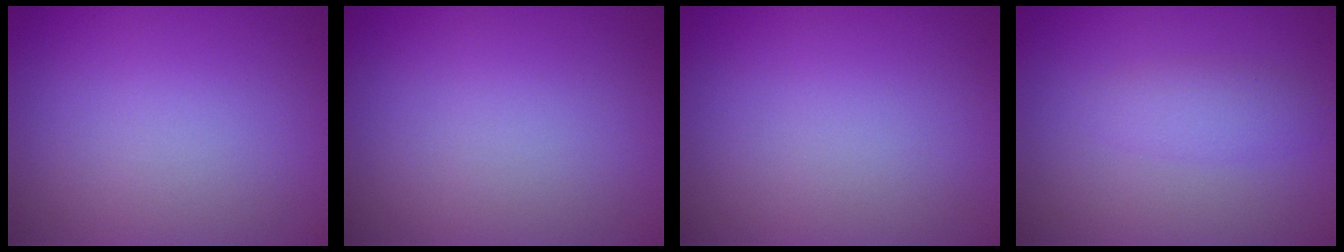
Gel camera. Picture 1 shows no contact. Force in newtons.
{"total": 0.0}
{"total": 0.0}
{"total": 1.8, "press": 1.8, "slide": 0.1}